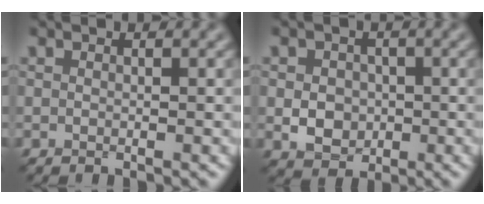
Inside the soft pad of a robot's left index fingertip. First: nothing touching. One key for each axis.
{"total": 3.4, "fx": -0.4, "fy": 2.7, "fz": 2.0, "tx": -0.038, "ty": -0.003, "tz": -0.010}